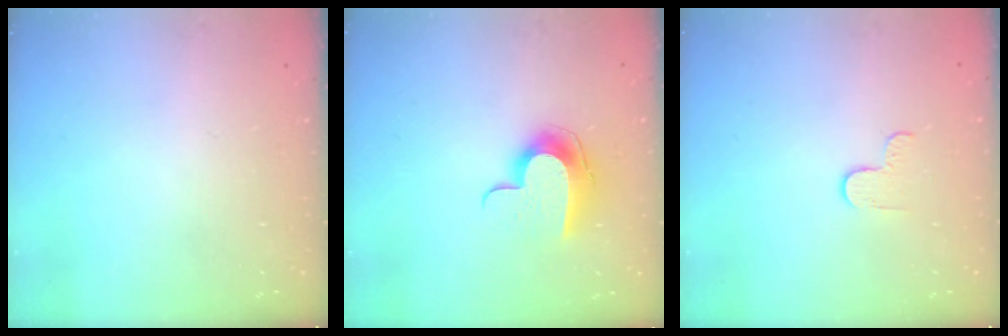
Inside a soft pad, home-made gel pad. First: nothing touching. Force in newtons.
{"total": 10.2, "press": 10.2, "slide": 0.2}
{"total": 2.7, "press": 2.6, "slide": 0.4}